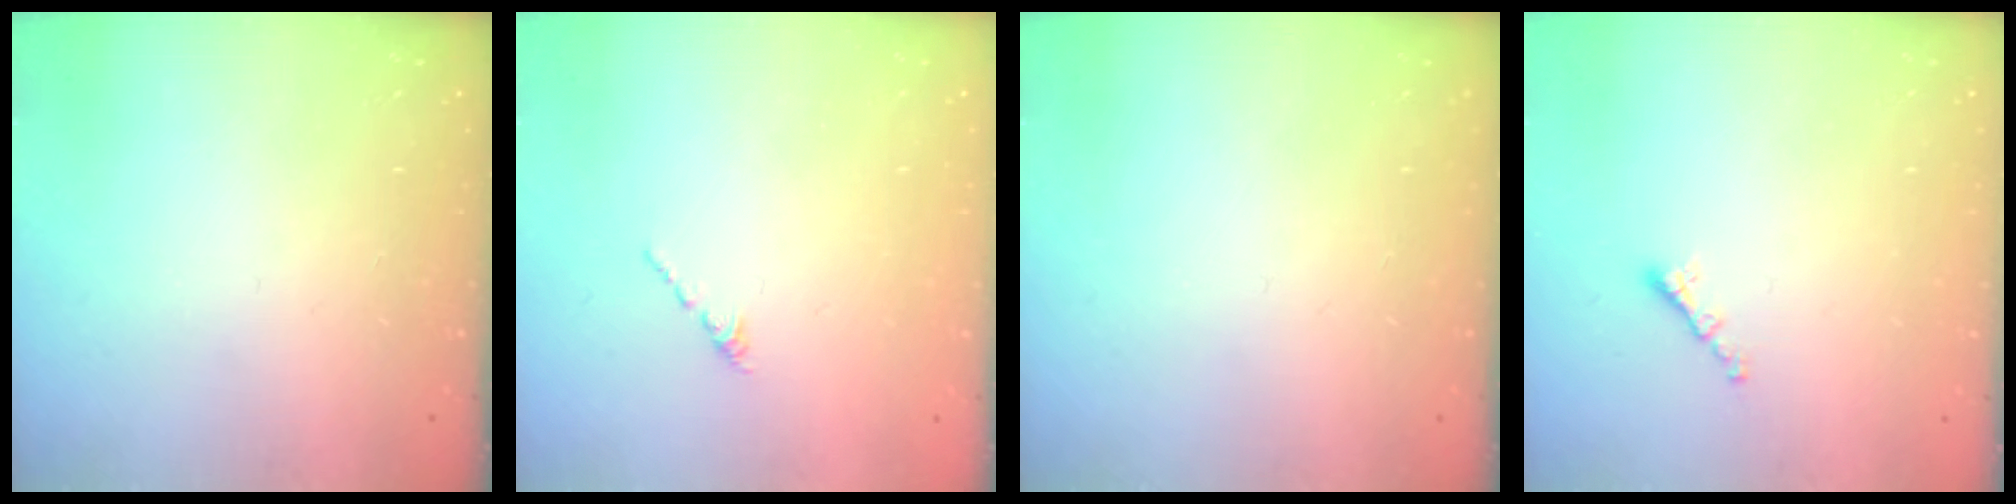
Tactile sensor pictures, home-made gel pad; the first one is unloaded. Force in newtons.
{"total": 0.6, "press": 0.5, "slide": 0.3}
{"total": 0.0}
{"total": 1.3, "press": 1.2, "slide": 0.5}